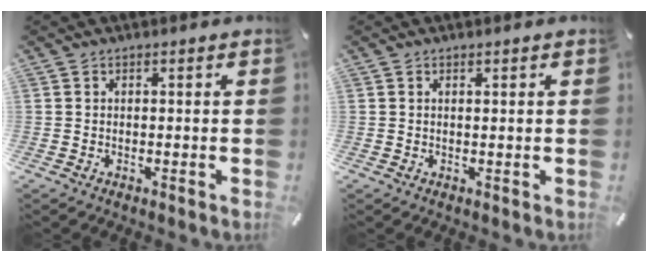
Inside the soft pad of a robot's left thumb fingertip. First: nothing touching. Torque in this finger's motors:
{"motor_torque": [-0.03, -0.05, -0.07, 0.10, 0.00]}